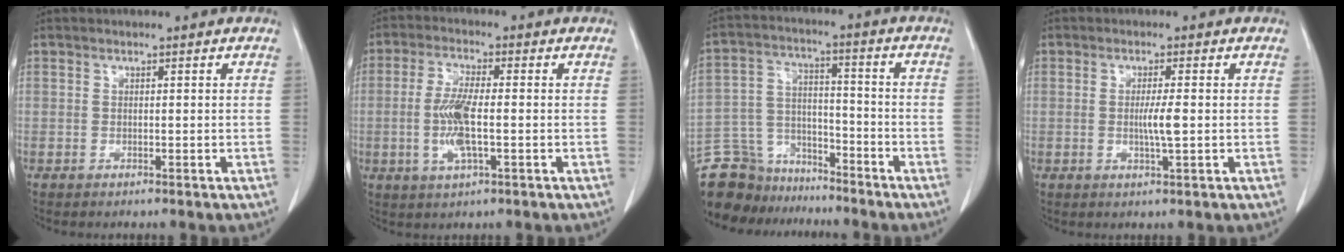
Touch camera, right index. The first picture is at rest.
{"total": 7.2, "force": [-1.1, 1.5, 7.0], "torque": [-0.149, -0.006, -0.023]}
{"total": 12.4, "force": [-11.0, 5.8, 0.5], "torque": [-0.022, 0.047, -0.191]}
{"total": 3.1, "force": [-0.2, -0.1, 3.1], "torque": [-0.059, -0.005, -0.004]}